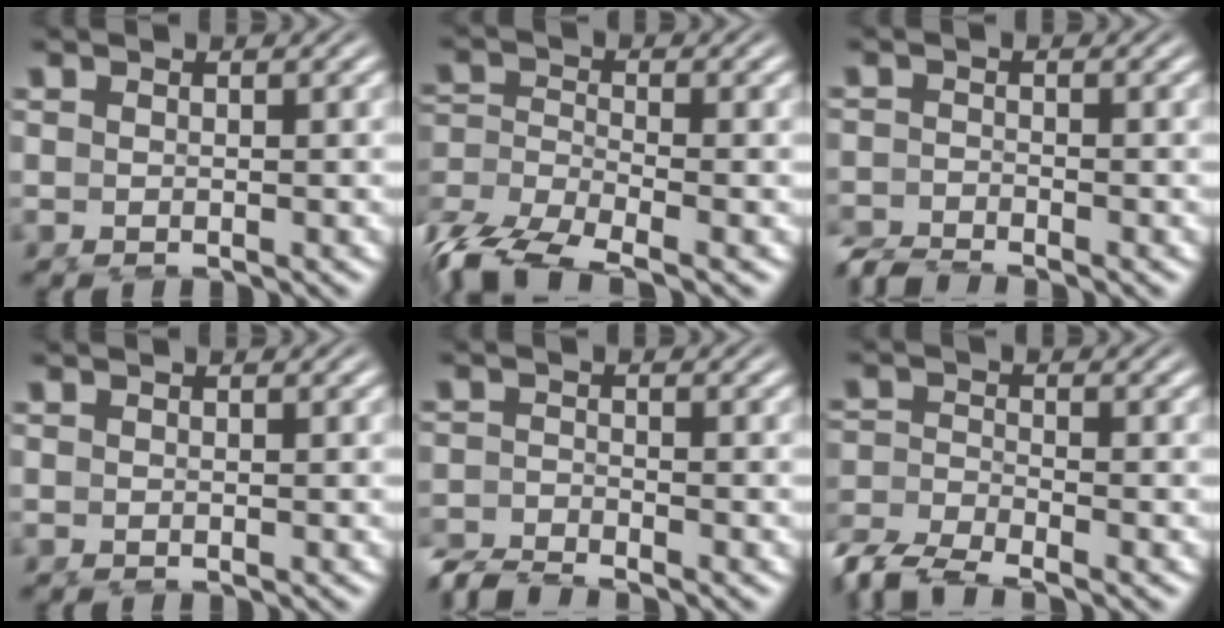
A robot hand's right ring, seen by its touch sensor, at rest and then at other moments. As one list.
[{"total": 8.1, "force": [-5.2, 4.5, 4.2], "torque": [-0.110, -0.040, -0.069]}, {"total": 2.8, "force": [-2.8, 0.4, 0.2], "torque": [0.000, -0.012, -0.047]}, {"total": 0.0}, {"total": 3.2, "force": [-3.2, 0.5, 0.3], "torque": [-0.004, -0.013, -0.055]}, {"total": 5.8, "force": [-5.0, 2.2, 2.0], "torque": [-0.043, -0.025, -0.074]}]